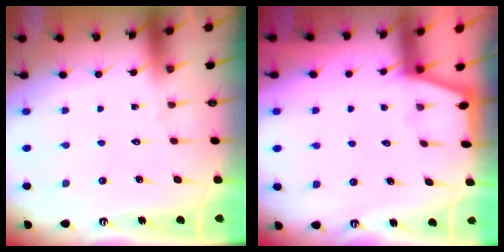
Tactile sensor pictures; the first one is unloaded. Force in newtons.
{"total": 1.1, "press": 1.1, "slide": 0.3}